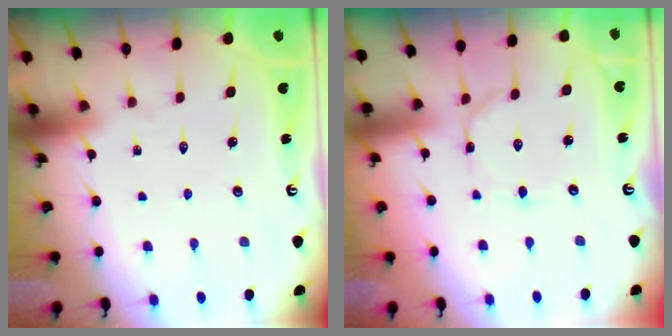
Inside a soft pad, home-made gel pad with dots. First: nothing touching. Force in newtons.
{"total": 1.5, "press": 1.5, "slide": 0.1}